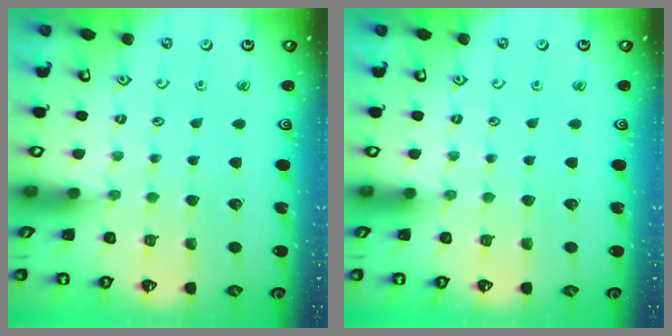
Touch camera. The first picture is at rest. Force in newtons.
{"total": 0.0}